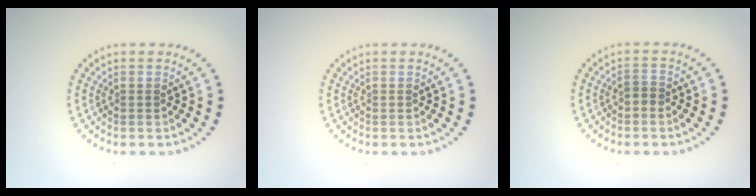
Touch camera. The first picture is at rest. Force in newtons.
{"total": 0.0}
{"total": 1.1, "press": 0.9, "slide": 0.6}